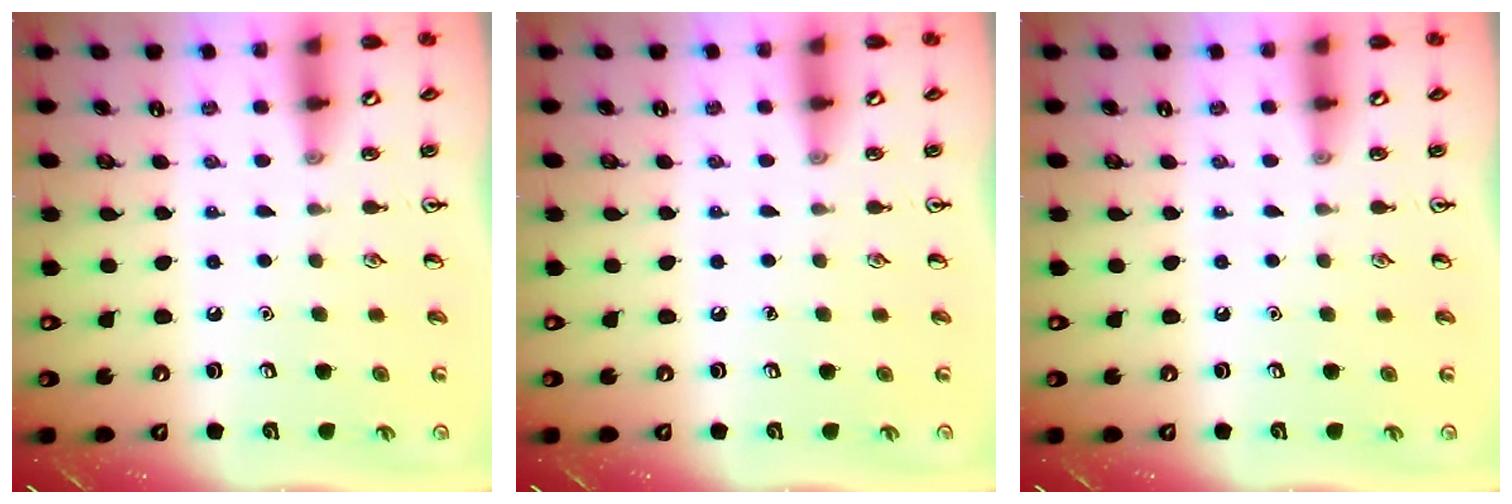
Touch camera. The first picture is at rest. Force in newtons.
{"total": 0.0}
{"total": 0.0}